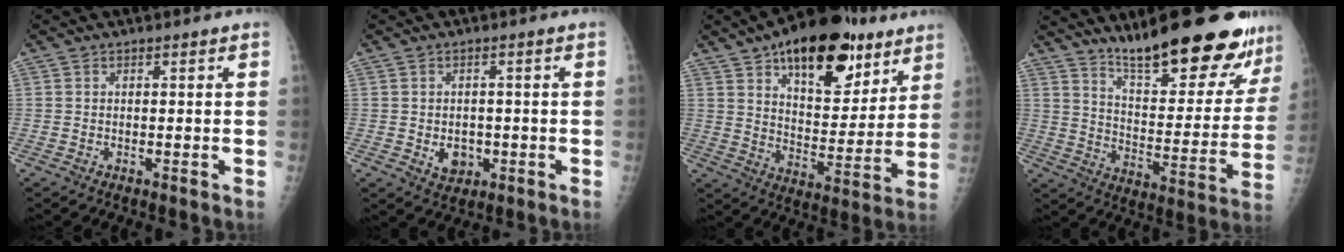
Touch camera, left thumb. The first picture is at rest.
{"total": 4.4, "force": [-1.0, 3.5, 2.4], "torque": [-0.015, 0.004, -0.005]}
{"total": 22.7, "force": [13.2, 11.0, 14.8], "torque": [-0.177, -0.046, 0.206]}
{"total": 24.4, "force": [18.0, 6.0, 15.3], "torque": [-0.181, -0.098, 0.270]}